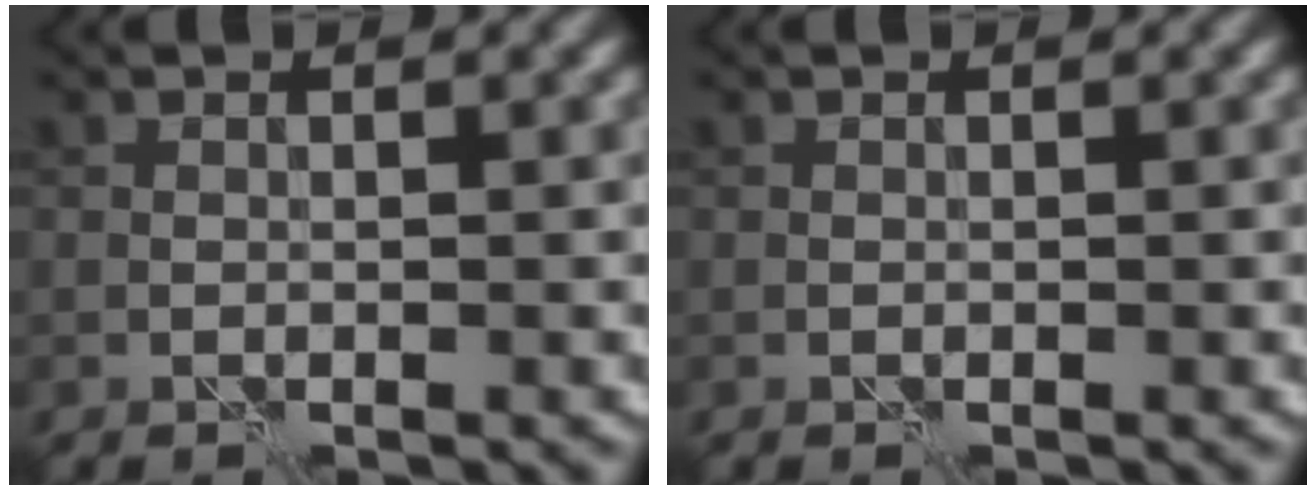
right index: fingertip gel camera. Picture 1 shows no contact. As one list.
[{"total": 0.0}]